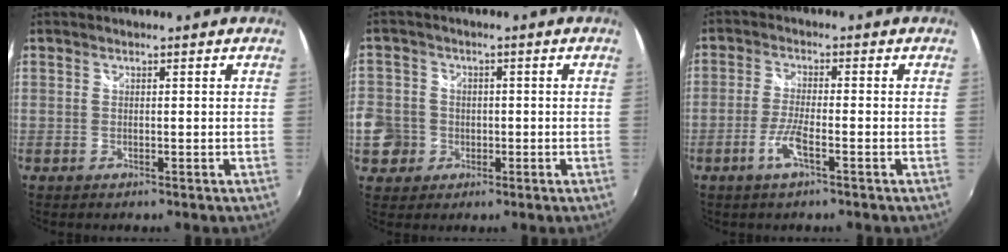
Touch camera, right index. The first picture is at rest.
{"total": 9.8, "force": [-1.8, 9.3, 2.7], "torque": [-0.098, 0.023, -0.030]}
{"total": 4.7, "force": [-2.4, 0.4, 4.0], "torque": [-0.090, -0.005, -0.049]}